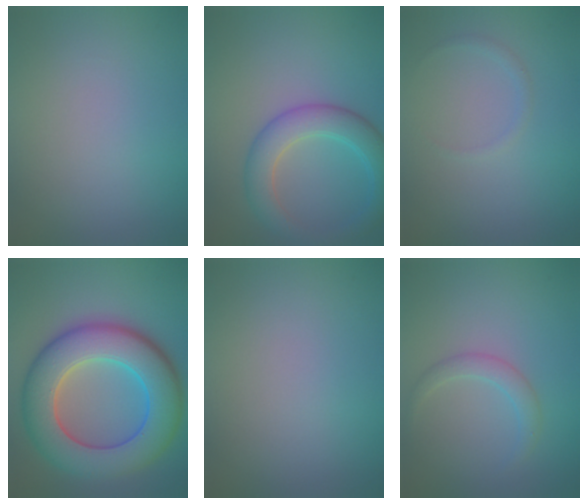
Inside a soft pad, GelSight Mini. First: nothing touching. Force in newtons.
{"total": 4.9, "press": 4.9, "slide": 0.1}
{"total": 0.7, "press": 0.7, "slide": 0.1}
{"total": 11.4, "press": 11.4, "slide": 0.7}
{"total": 0.0}
{"total": 1.7, "press": 1.7, "slide": 0.1}